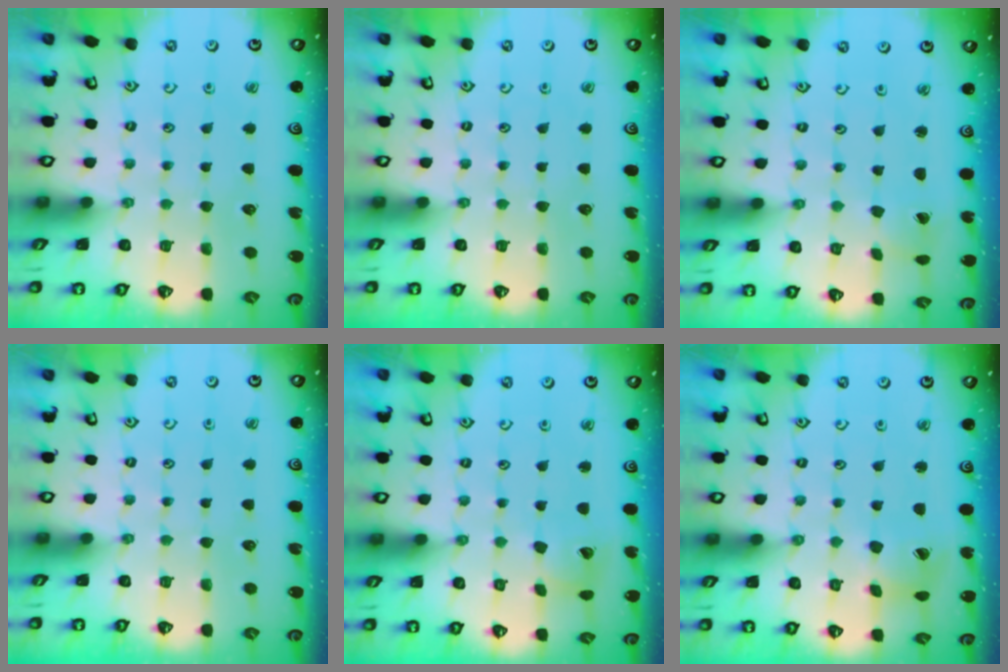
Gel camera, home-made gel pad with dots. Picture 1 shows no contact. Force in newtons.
{"total": 0.0}
{"total": 1.2, "press": 1.2, "slide": 0.2}
{"total": 0.0}
{"total": 7.6, "press": 7.5, "slide": 0.9}
{"total": 6.3, "press": 6.3, "slide": 0.8}